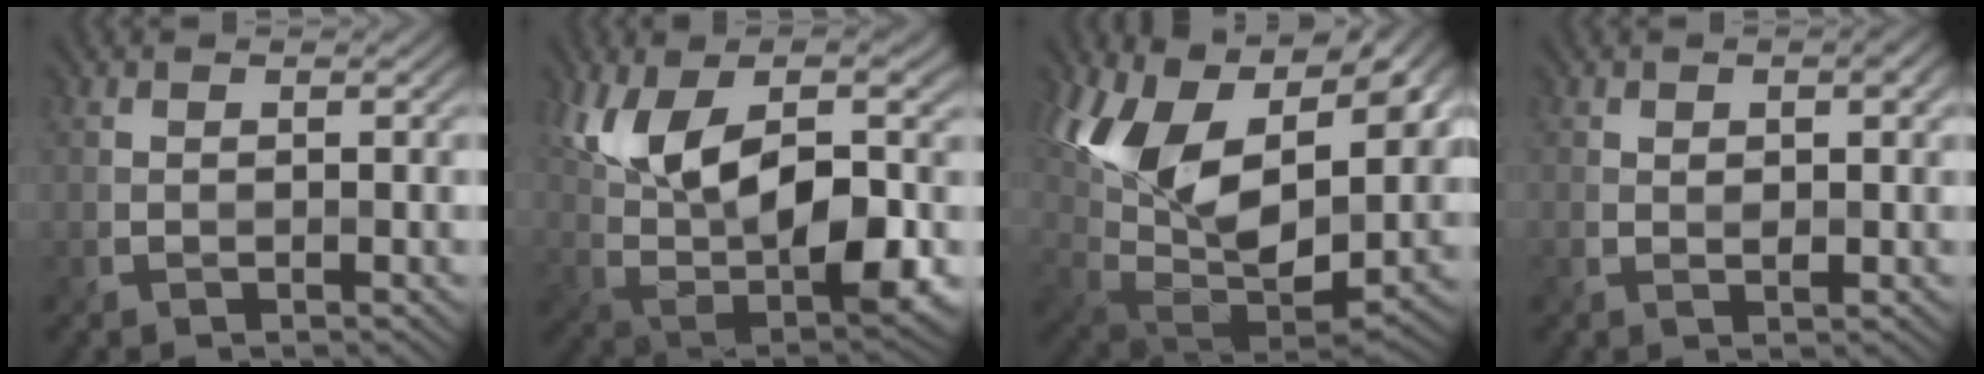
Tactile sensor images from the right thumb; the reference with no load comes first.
{"total": 14.5, "force": [2.9, 6.9, 12.4], "torque": [-0.227, -0.011, 0.054]}
{"total": 18.0, "force": [6.3, 10.1, 13.5], "torque": [-0.243, 0.009, 0.110]}
{"total": 2.1, "force": [0.7, 1.0, 1.7], "torque": [-0.025, -0.001, 0.013]}